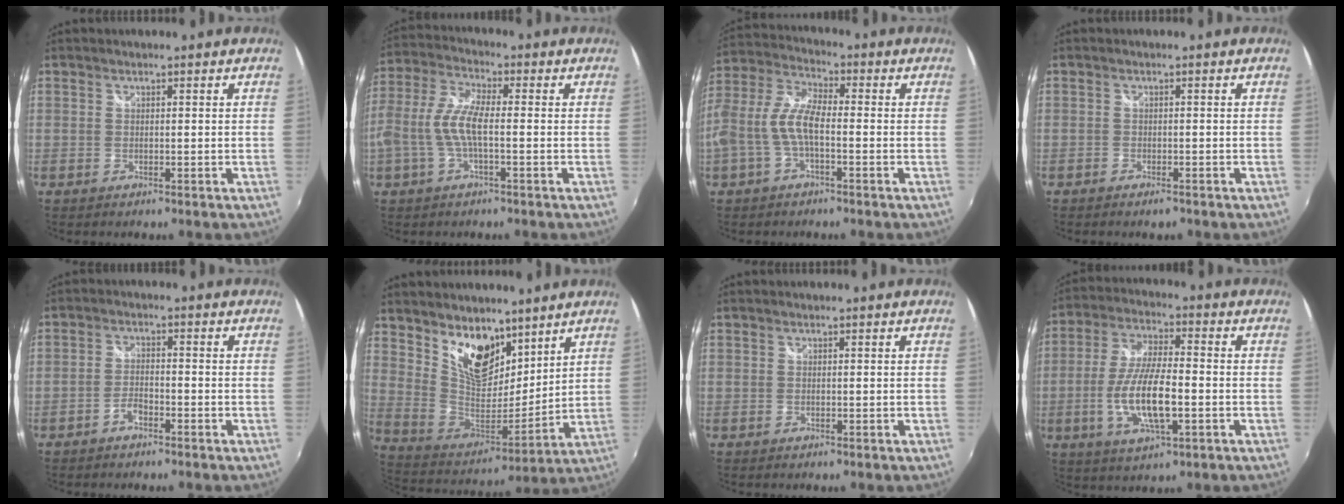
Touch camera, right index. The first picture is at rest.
{"total": 9.5, "force": [-1.5, 2.4, 9.0], "torque": [-0.190, 0.003, -0.029]}
{"total": 9.4, "force": [-2.4, 3.4, 8.5], "torque": [-0.188, 0.009, -0.046]}
{"total": 2.1, "force": [-1.6, 0.9, 1.0], "torque": [-0.024, -0.007, -0.029]}
{"total": 2.9, "force": [-2.1, 1.1, 1.7], "torque": [-0.046, 0.006, -0.042]}
{"total": 15.2, "force": [9.8, 8.0, 8.3], "torque": [-0.156, -0.002, 0.190]}
{"total": 0.0}
{"total": 12.6, "force": [-3.1, 3.8, 11.6], "torque": [-0.236, -0.007, -0.057]}